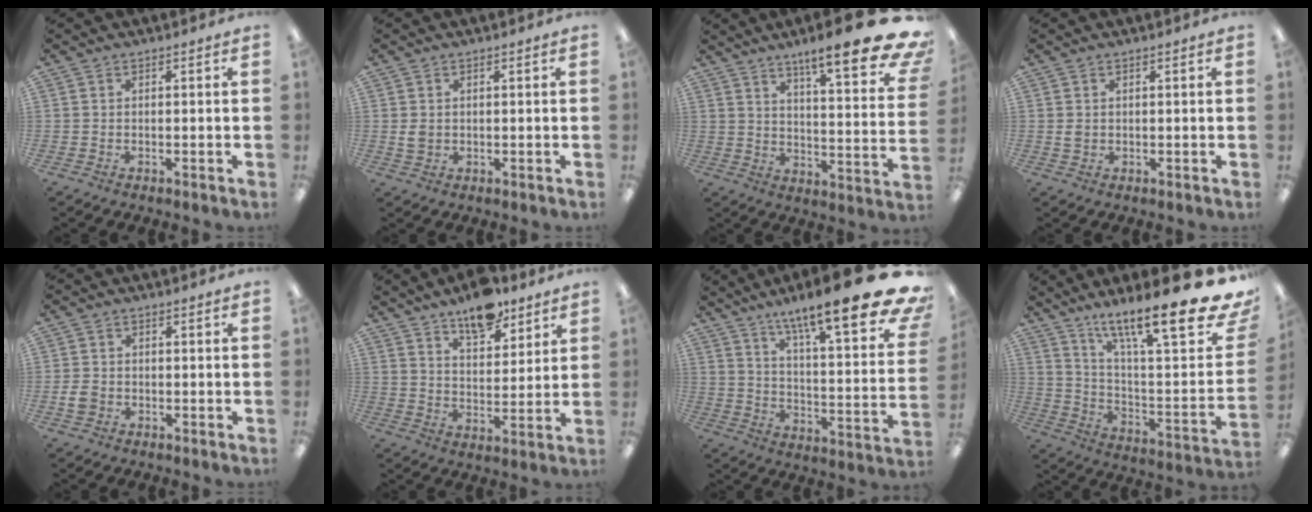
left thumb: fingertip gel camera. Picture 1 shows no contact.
{"total": 2.2, "force": [0.5, 1.8, 1.2], "torque": [-0.017, -0.001, 0.007]}
{"total": 16.6, "force": [12.1, 2.8, 11.1], "torque": [-0.154, -0.091, 0.188]}
{"total": 1.4, "force": [0.5, 1.1, 0.8], "torque": [-0.016, 0.003, 0.009]}
{"total": 3.2, "force": [-0.8, 2.6, 1.8], "torque": [-0.028, 0.001, -0.017]}
{"total": 11.1, "force": [8.5, 4.8, 5.3], "torque": [-0.062, -0.051, 0.146]}
{"total": 20.4, "force": [14.6, 3.6, 13.8], "torque": [-0.208, -0.103, 0.231]}
{"total": 22.2, "force": [15.4, 3.2, 15.6], "torque": [-0.227, -0.116, 0.240]}